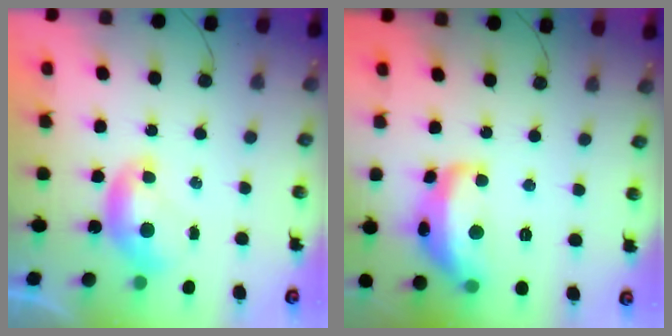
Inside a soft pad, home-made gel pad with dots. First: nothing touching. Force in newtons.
{"total": 10.1, "press": 10.1, "slide": 0.9}